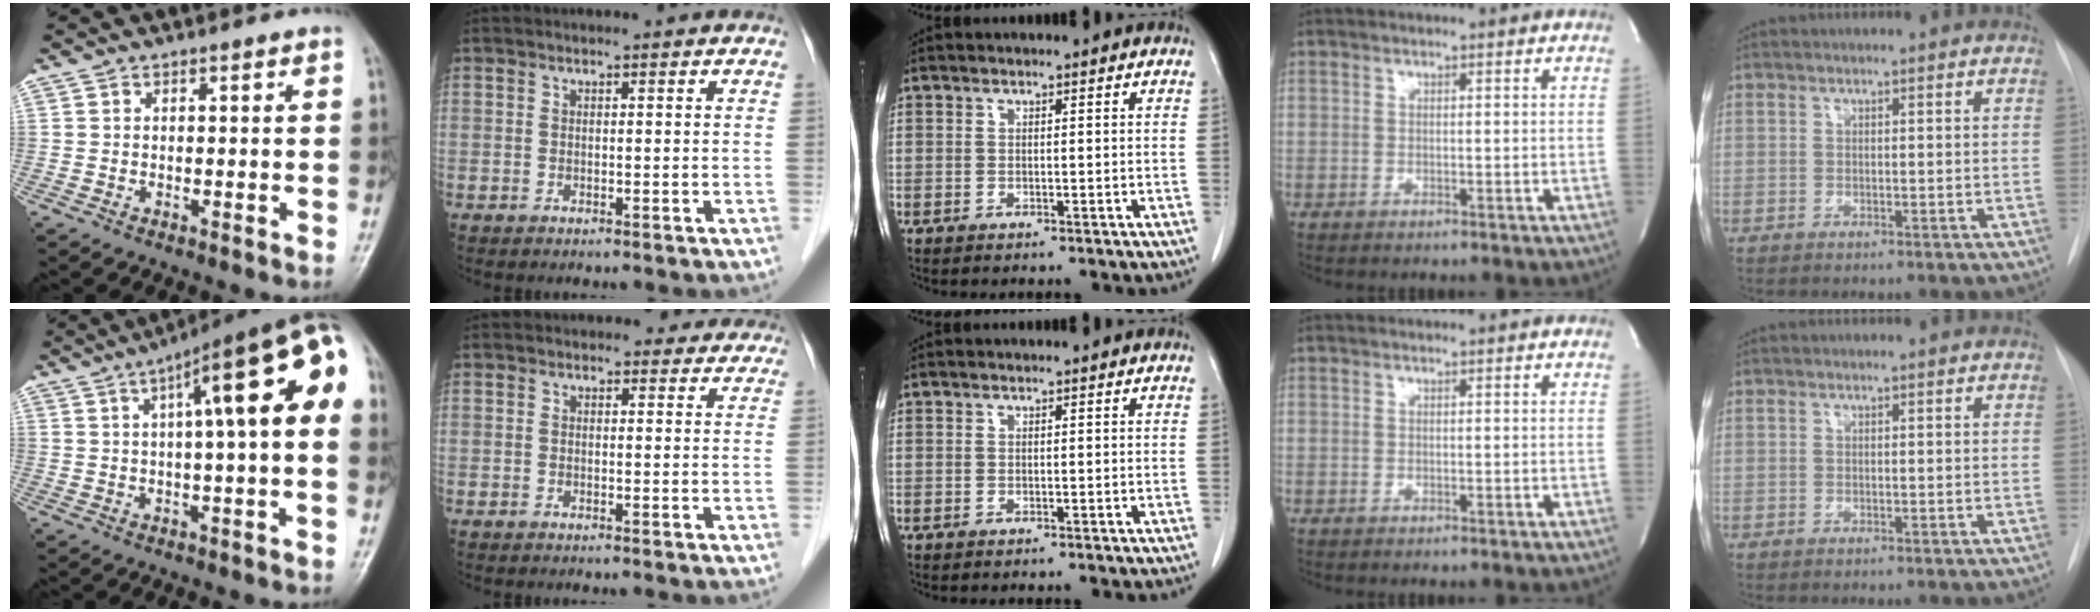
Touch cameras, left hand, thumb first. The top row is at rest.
{"thumb": {"total": 17.3, "force": [3.8, 3.9, 16.5], "torque": [-0.223, 0.036, 0.042]}, "index": {"total": 3.5, "force": [3.1, 1.8, 0.2], "torque": [0.013, -0.001, 0.018]}}